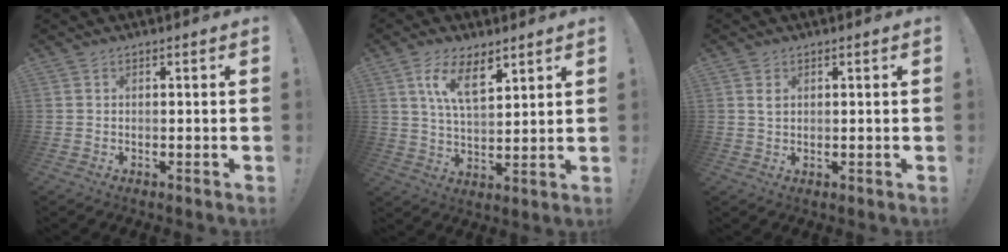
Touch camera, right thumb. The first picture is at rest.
{"total": 10.6, "force": [6.2, 4.4, 7.4], "torque": [-0.125, -0.024, 0.112]}
{"total": 1.8, "force": [0.7, 1.2, 1.0], "torque": [-0.015, -0.001, 0.011]}